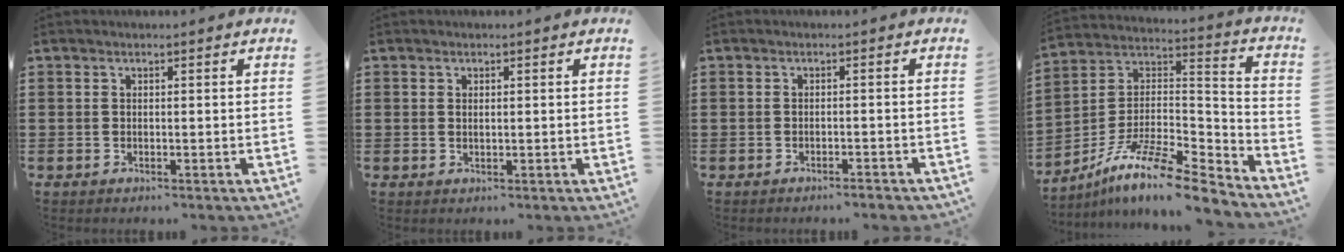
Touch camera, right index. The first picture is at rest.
{"total": 0.7, "force": [0.1, 0.2, 0.6], "torque": [-0.013, 0.000, 0.002]}
{"total": 1.4, "force": [-1.3, -0.1, 0.5], "torque": [-0.010, -0.001, -0.025]}
{"total": 11.8, "force": [-9.0, 2.7, 7.1], "torque": [-0.134, 0.014, -0.175]}